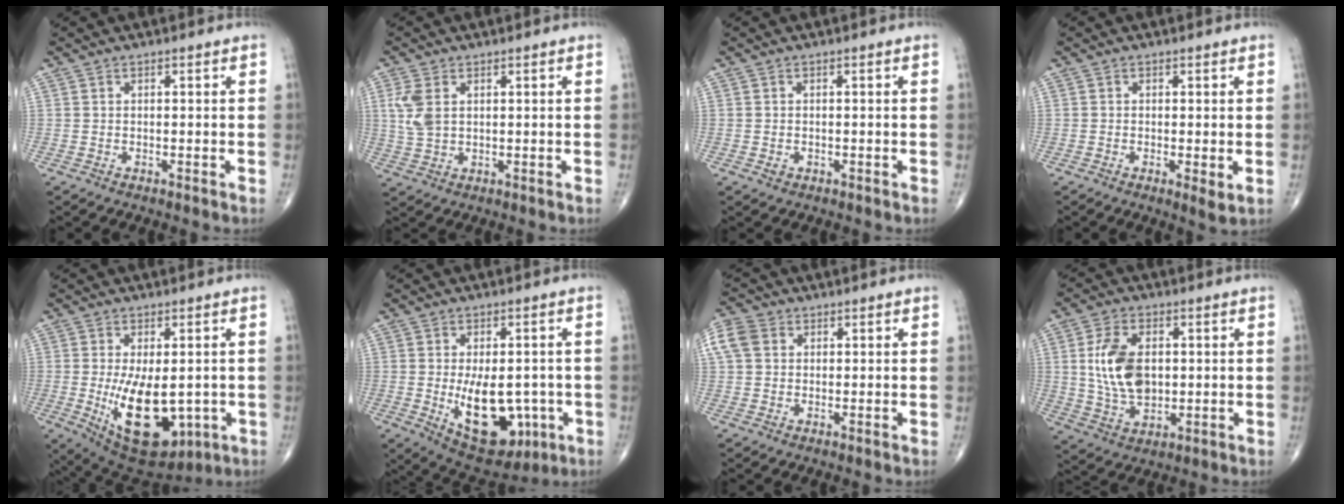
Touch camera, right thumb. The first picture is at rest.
{"total": 5.4, "force": [1.4, 3.4, 4.0], "torque": [-0.093, -0.001, 0.033]}
{"total": 1.0, "force": [-0.4, 0.9, 0.4], "torque": [-0.005, 0.002, -0.003]}
{"total": 2.6, "force": [-0.4, 0.7, 2.5], "torque": [-0.045, -0.012, -0.010]}
{"total": 15.9, "force": [-2.8, 8.1, 13.4], "torque": [-0.202, -0.021, -0.016]}
{"total": 15.2, "force": [-3.0, 8.6, 12.1], "torque": [-0.152, -0.005, -0.020]}
{"total": 6.5, "force": [1.8, 5.2, 3.6], "torque": [-0.080, 0.016, 0.033]}
{"total": 11.7, "force": [1.3, 7.2, 9.1], "torque": [-0.163, -0.007, 0.032]}